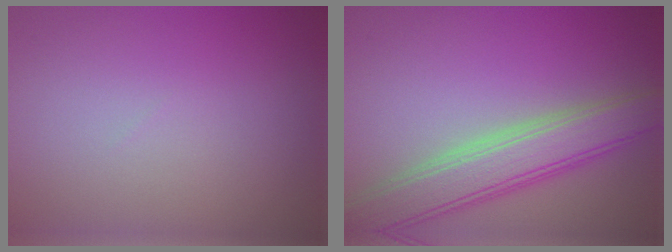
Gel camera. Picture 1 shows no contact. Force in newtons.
{"total": 6.0, "press": 6.0, "slide": 0.4}